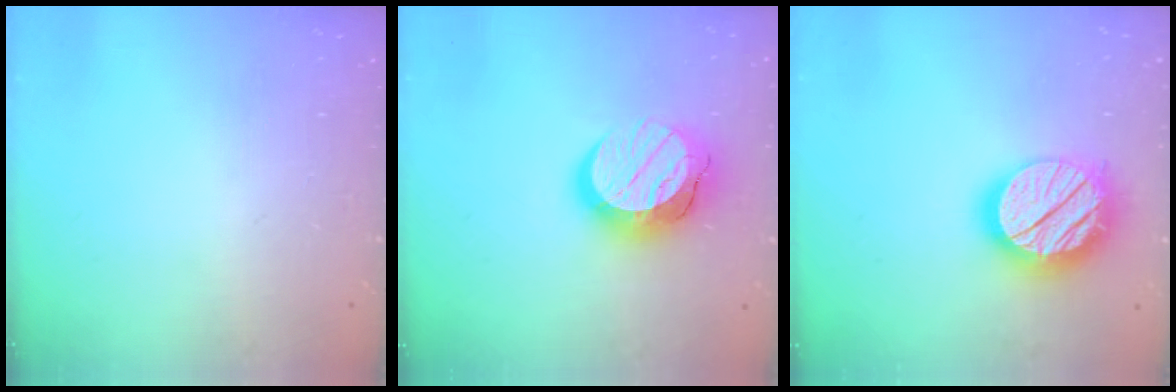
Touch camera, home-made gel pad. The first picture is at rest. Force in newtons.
{"total": 15.1, "press": 15.1, "slide": 1.3}
{"total": 19.3, "press": 19.3, "slide": 1.5}